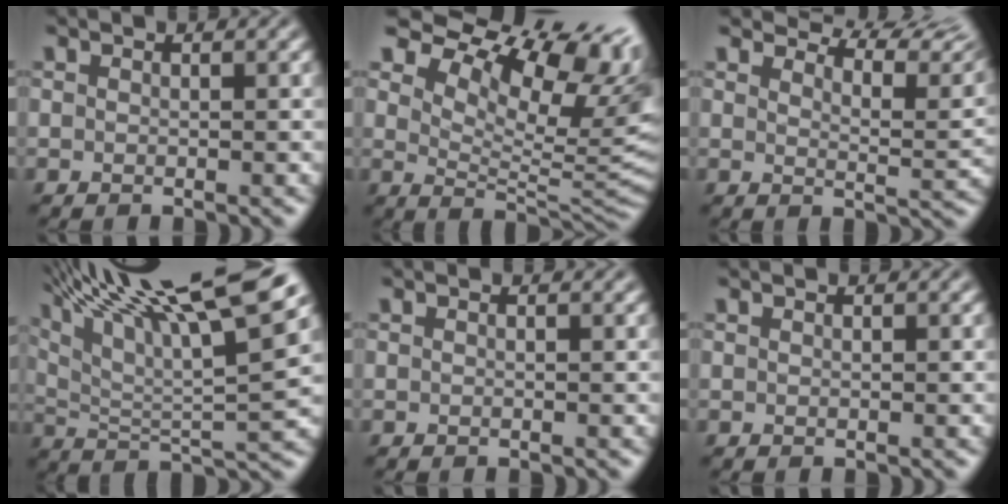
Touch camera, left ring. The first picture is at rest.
{"total": 13.6, "force": [8.0, 5.8, 9.3], "torque": [-0.139, 0.032, 0.114]}
{"total": 8.8, "force": [7.8, 1.9, 3.6], "torque": [-0.062, 0.011, 0.100]}
{"total": 17.1, "force": [10.6, 3.7, 12.9], "torque": [-0.228, 0.028, 0.164]}
{"total": 0.0}
{"total": 0.0}